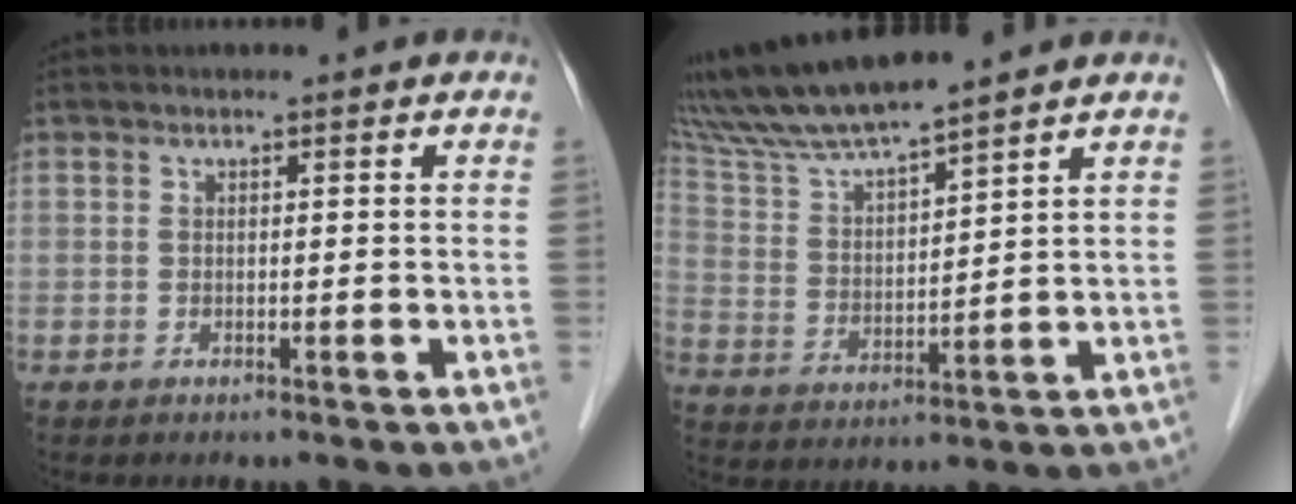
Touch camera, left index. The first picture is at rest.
{"total": 11.4, "force": [10.3, -0.4, 4.9], "torque": [-0.104, 0.016, 0.199]}